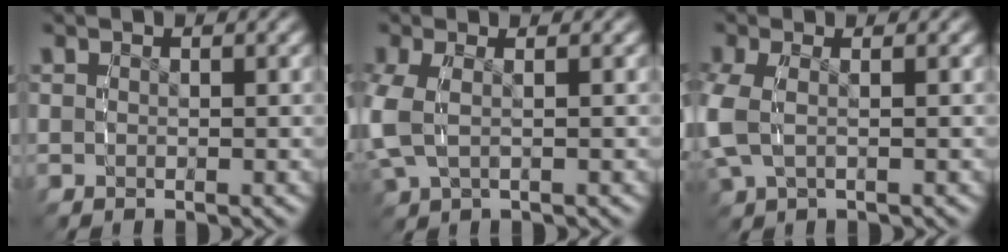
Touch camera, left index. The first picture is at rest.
{"total": 3.1, "force": [0.2, 1.8, 2.5], "torque": [-0.079, -0.006, 0.011]}
{"total": 2.8, "force": [0.2, 1.5, 2.3], "torque": [-0.076, -0.007, 0.010]}